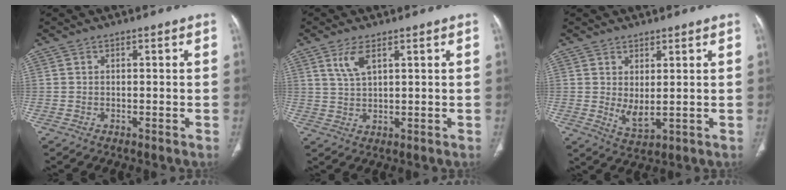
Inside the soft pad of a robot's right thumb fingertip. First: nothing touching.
{"total": 4.3, "force": [2.3, 1.5, 3.3], "torque": [-0.072, -0.007, 0.054]}
{"total": 4.1, "force": [0.8, 1.5, 3.7], "torque": [-0.066, -0.019, 0.026]}